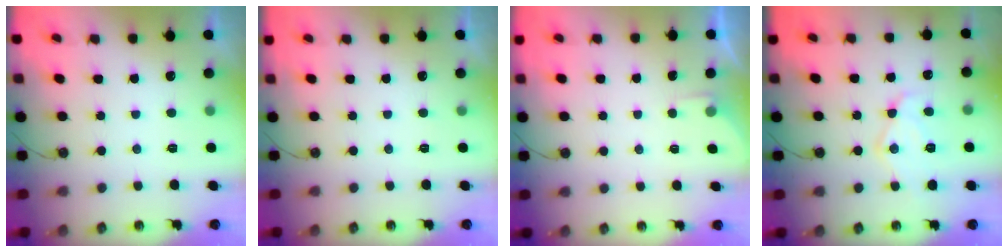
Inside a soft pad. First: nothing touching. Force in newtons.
{"total": 0.0}
{"total": 2.0, "press": 2.0, "slide": 0.4}
{"total": 13.5, "press": 13.4, "slide": 0.9}